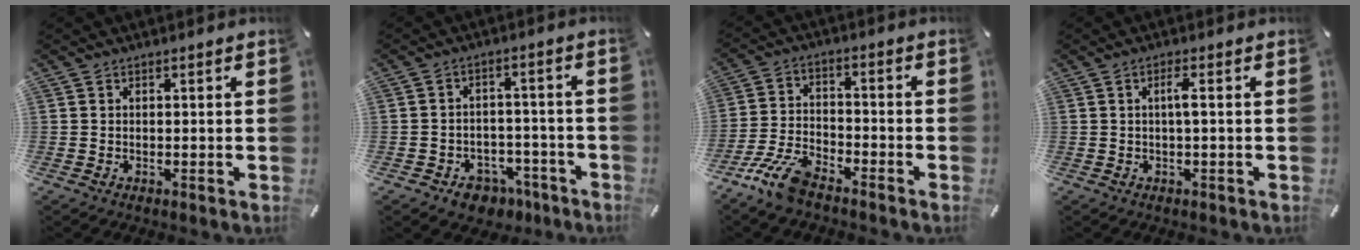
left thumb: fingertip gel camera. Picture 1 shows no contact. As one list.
[{"total": 6.0, "force": [-3.5, 4.6, 1.6], "torque": [-0.022, 0.030, -0.059]}, {"total": 9.8, "force": [-7.7, 3.4, 5.0], "torque": [-0.111, 0.029, -0.149]}, {"total": 2.9, "force": [0.1, 0.2, 2.9], "torque": [-0.056, 0.001, -0.001]}]